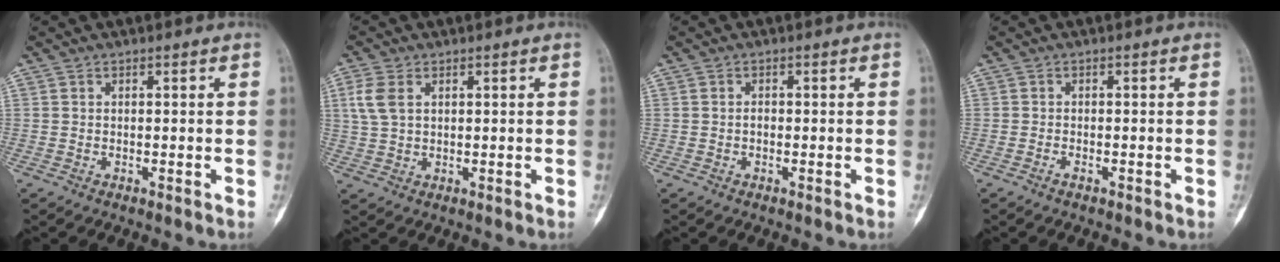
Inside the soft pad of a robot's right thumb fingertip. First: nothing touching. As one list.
[{"total": 4.8, "force": [1.6, 3.0, 3.4], "torque": [-0.083, 0.006, 0.036]}, {"total": 0.7, "force": [-0.3, 0.4, 0.5], "torque": [-0.003, 0.002, -0.008]}, {"total": 0.6, "force": [-0.5, 0.2, 0.3], "torque": [-0.009, 0.002, -0.013]}]